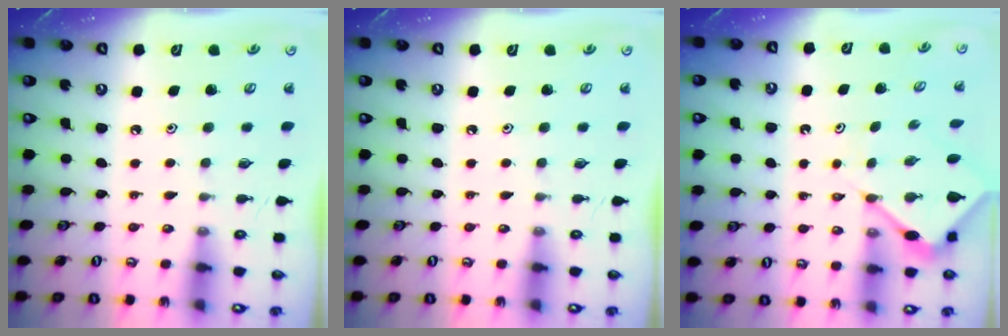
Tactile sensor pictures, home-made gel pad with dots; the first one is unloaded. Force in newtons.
{"total": 0.0}
{"total": 5.6, "press": 5.5, "slide": 0.6}